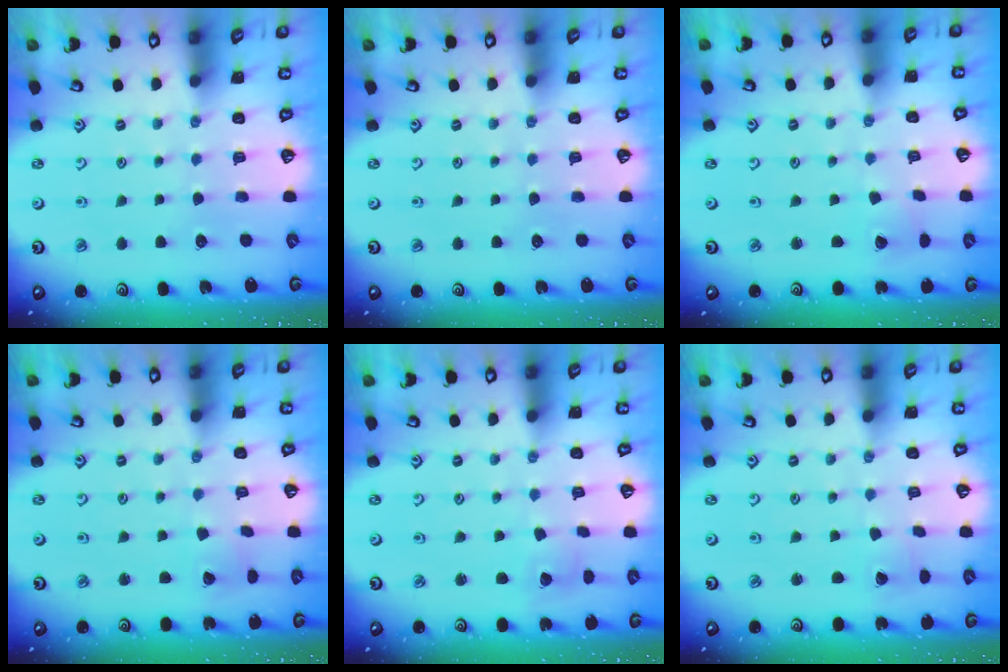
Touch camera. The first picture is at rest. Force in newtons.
{"total": 0.0}
{"total": 2.6, "press": 2.6, "slide": 0.1}
{"total": 2.6, "press": 2.6, "slide": 0.1}
{"total": 2.3, "press": 2.3, "slide": 0.2}
{"total": 1.0, "press": 1.0, "slide": 0.1}